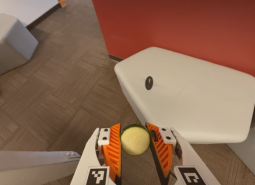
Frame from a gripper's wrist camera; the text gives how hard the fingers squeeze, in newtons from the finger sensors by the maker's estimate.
{"total": 13.6, "left": 14.2, "right": 13.0}